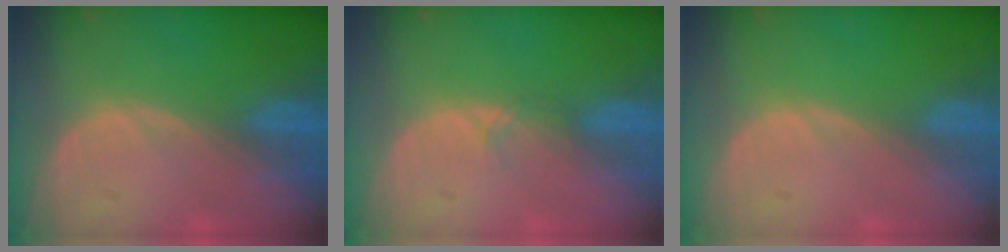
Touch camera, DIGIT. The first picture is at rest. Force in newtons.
{"total": 0.9, "press": 0.8, "slide": 0.2}
{"total": 0.0}